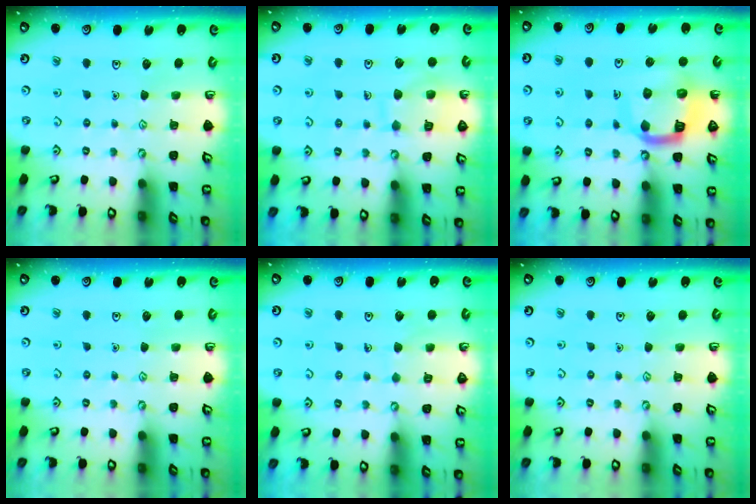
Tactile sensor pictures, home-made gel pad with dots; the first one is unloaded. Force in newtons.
{"total": 10.1, "press": 10.1, "slide": 0.9}
{"total": 12.4, "press": 12.3, "slide": 1.4}
{"total": 0.0}
{"total": 4.6, "press": 4.6, "slide": 0.3}
{"total": 0.0}